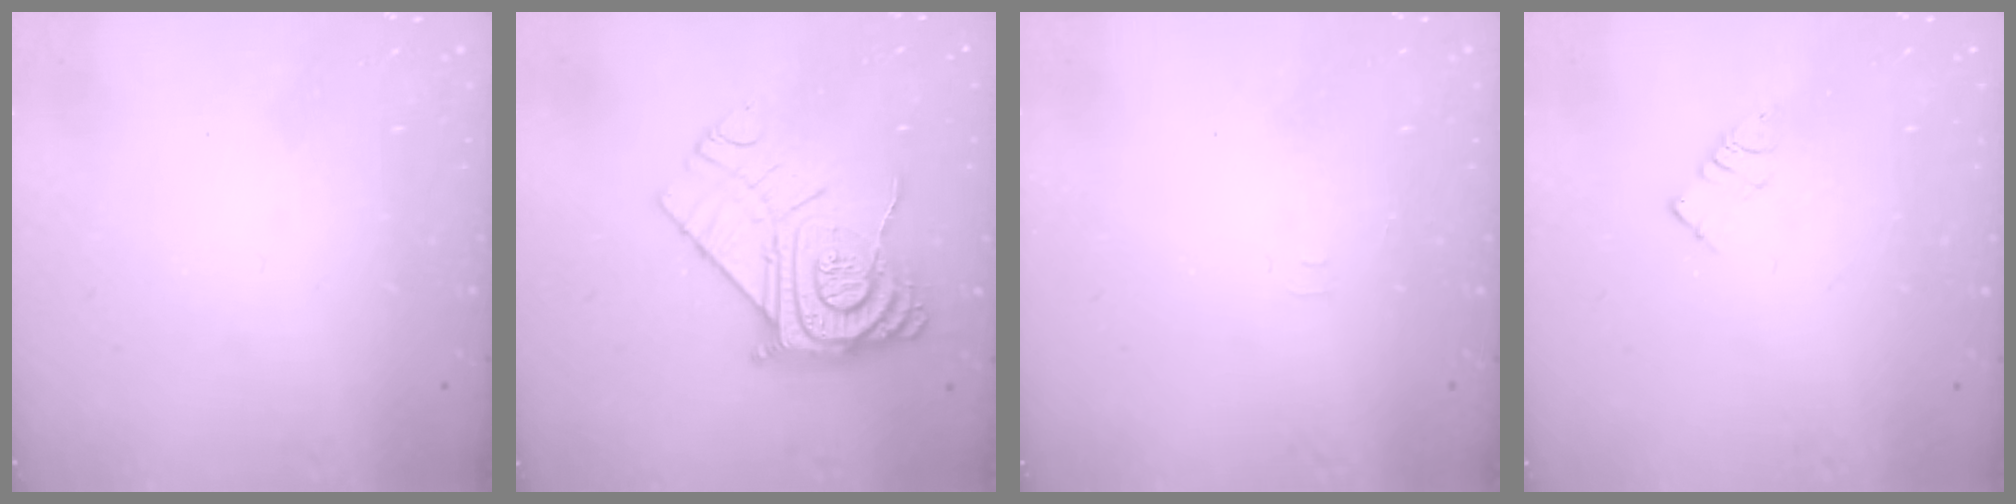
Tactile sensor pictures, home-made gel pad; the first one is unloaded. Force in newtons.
{"total": 13.5, "press": 13.5, "slide": 1.1}
{"total": 3.4, "press": 3.3, "slide": 0.4}
{"total": 3.1, "press": 3.1, "slide": 0.2}